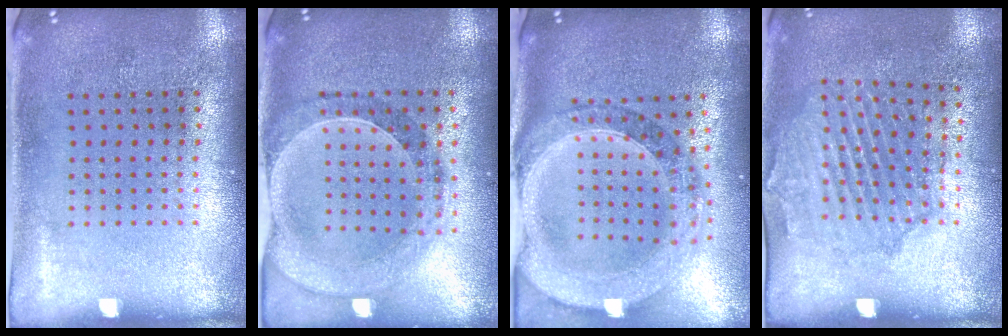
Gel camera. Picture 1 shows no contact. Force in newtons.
{"total": 0.6, "press": 0.6, "slide": 0.2}
{"total": 1.9, "press": 1.8, "slide": 0.7}
{"total": 1.5, "press": 1.5, "slide": 0.4}